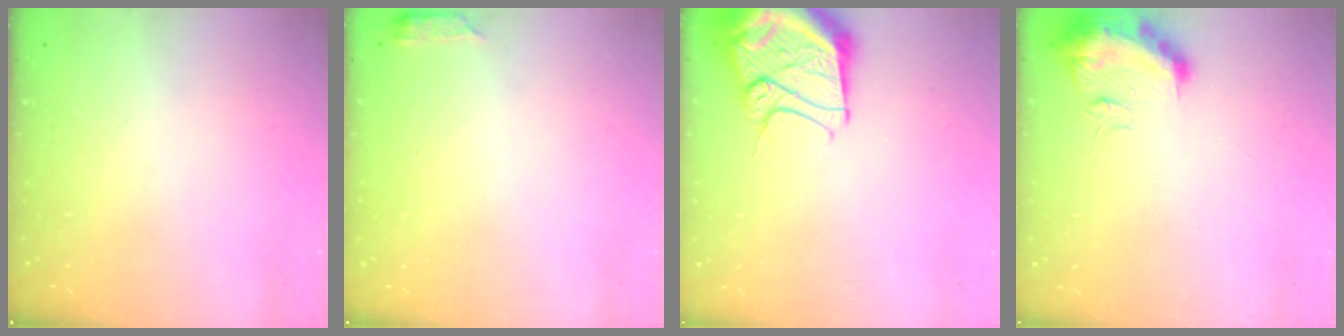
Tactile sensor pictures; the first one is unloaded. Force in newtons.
{"total": 2.6, "press": 2.6, "slide": 0.5}
{"total": 17.9, "press": 16.5, "slide": 6.9}
{"total": 17.3, "press": 13.2, "slide": 11.2}